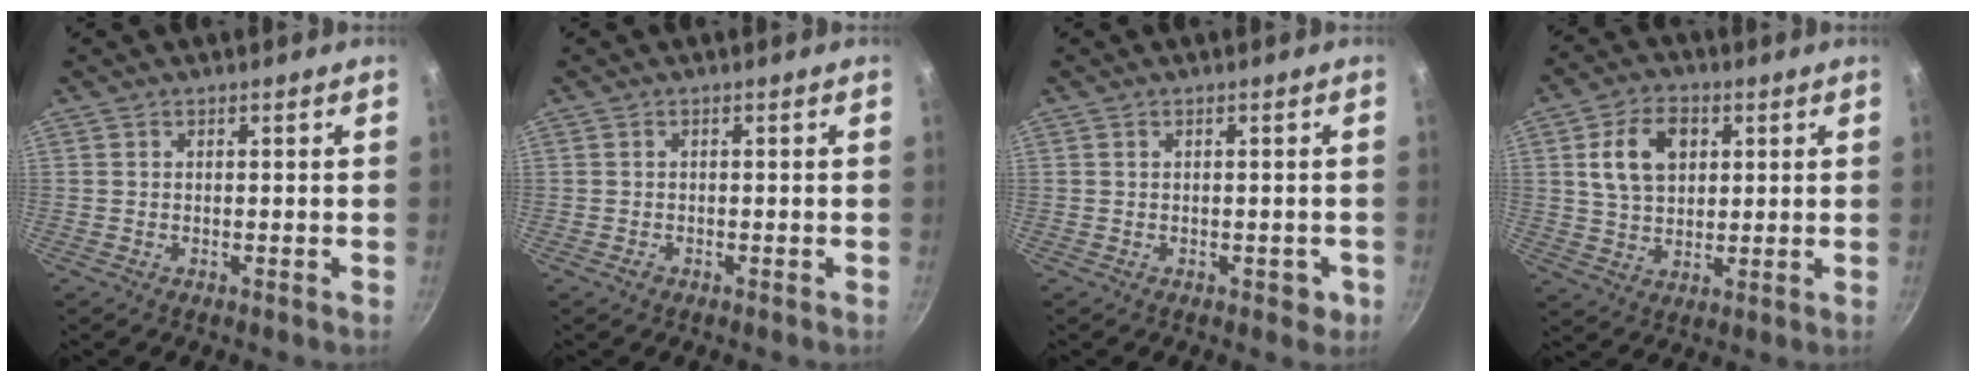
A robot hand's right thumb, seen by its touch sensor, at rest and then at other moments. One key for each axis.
{"total": 0.7, "fx": -0.4, "fy": 0.5, "fz": 0.2, "tx": -0.002, "ty": 0.002, "tz": -0.006}
{"total": 2.3, "fx": -0.5, "fy": 1.6, "fz": 1.6, "tx": 0.003, "ty": 0.011, "tz": -0.001}
{"total": 10.2, "fx": 2.8, "fy": 7.1, "fz": 6.8, "tx": -0.103, "ty": -0.001, "tz": 0.047}